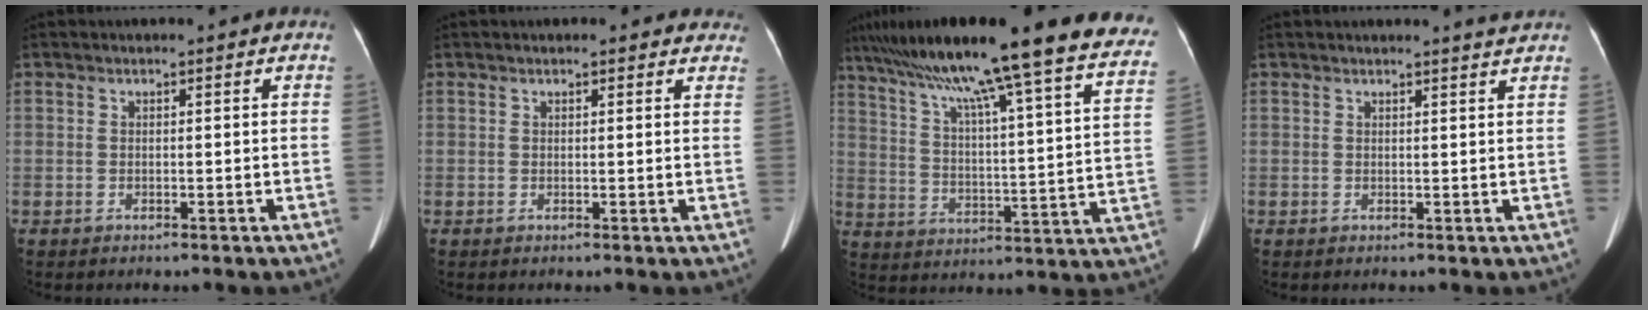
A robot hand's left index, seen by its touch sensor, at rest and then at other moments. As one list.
[{"total": 3.7, "force": [3.2, 1.6, 1.2], "torque": [0.006, 0.007, 0.020]}, {"total": 33.0, "force": [27.5, 1.1, 18.2], "torque": [-0.251, -0.043, 0.364]}, {"total": 1.9, "force": [1.7, -0.6, 0.3], "torque": [-0.011, -0.011, 0.018]}]